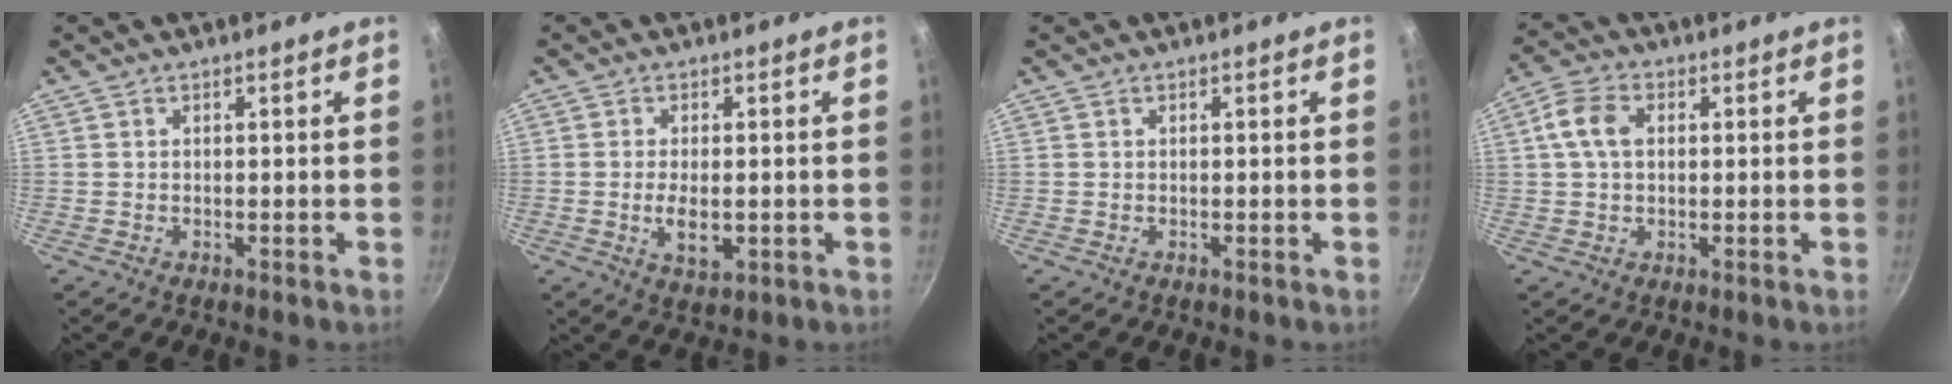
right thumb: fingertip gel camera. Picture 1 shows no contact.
{"total": 4.9, "force": [-0.8, 2.4, 4.2], "torque": [-0.079, -0.007, -0.009]}
{"total": 0.0}
{"total": 6.6, "force": [1.0, 4.4, 4.7], "torque": [-0.091, 0.016, 0.012]}